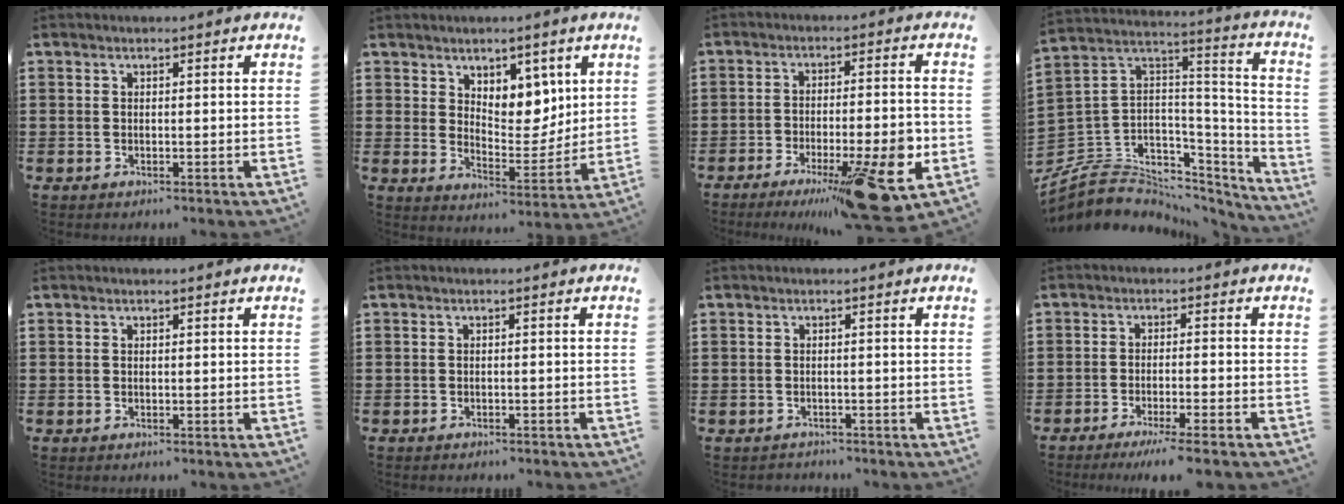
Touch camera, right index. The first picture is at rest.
{"total": 6.7, "force": [4.6, 4.4, 2.1], "torque": [-0.042, -0.021, 0.082]}
{"total": 13.6, "force": [-6.7, 2.7, 11.5], "torque": [-0.157, -0.001, -0.107]}
{"total": 6.0, "force": [-3.5, 4.9, 0.6], "torque": [-0.042, -0.017, -0.064]}
{"total": 0.0}
{"total": 0.7, "force": [-0.7, 0.0, 0.1], "torque": [-0.004, -0.001, -0.015]}
{"total": 1.0, "force": [-0.9, 0.5, -0.1], "torque": [0.000, 0.005, -0.021]}
{"total": 3.5, "force": [-2.7, -0.5, 2.1], "torque": [-0.041, -0.013, -0.053]}